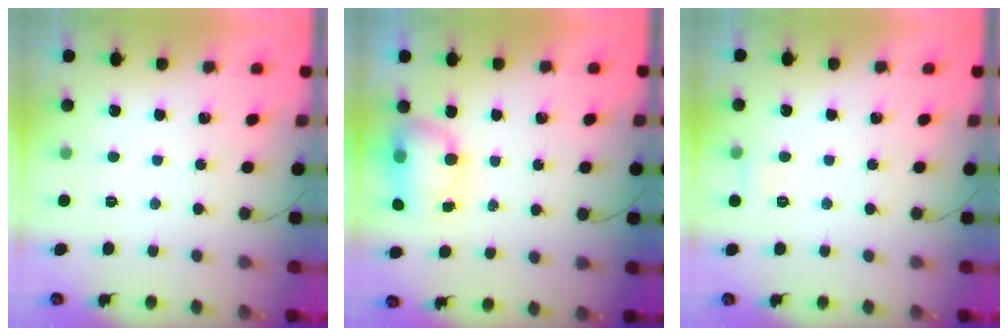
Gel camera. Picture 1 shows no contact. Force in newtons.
{"total": 8.0, "press": 7.6, "slide": 2.6}
{"total": 3.1, "press": 3.0, "slide": 0.8}